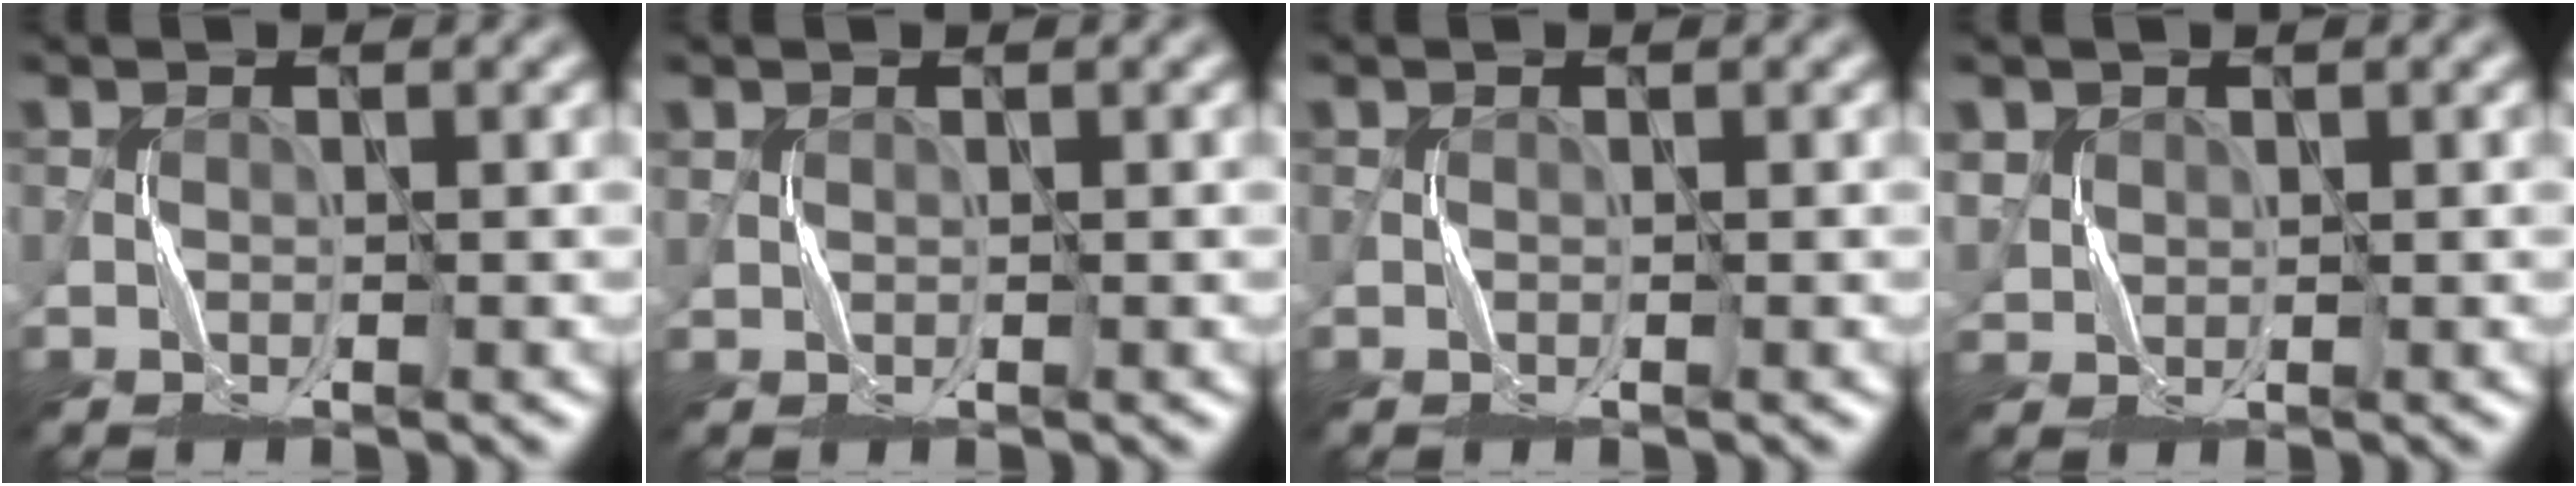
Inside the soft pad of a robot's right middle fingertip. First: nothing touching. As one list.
[{"total": 0.7, "force": [0.6, 0.3, -0.1], "torque": [0.003, -0.002, 0.012]}, {"total": 0.0}, {"total": 1.4, "force": [0.9, 1.1, -0.2], "torque": [0.001, -0.004, 0.020]}]